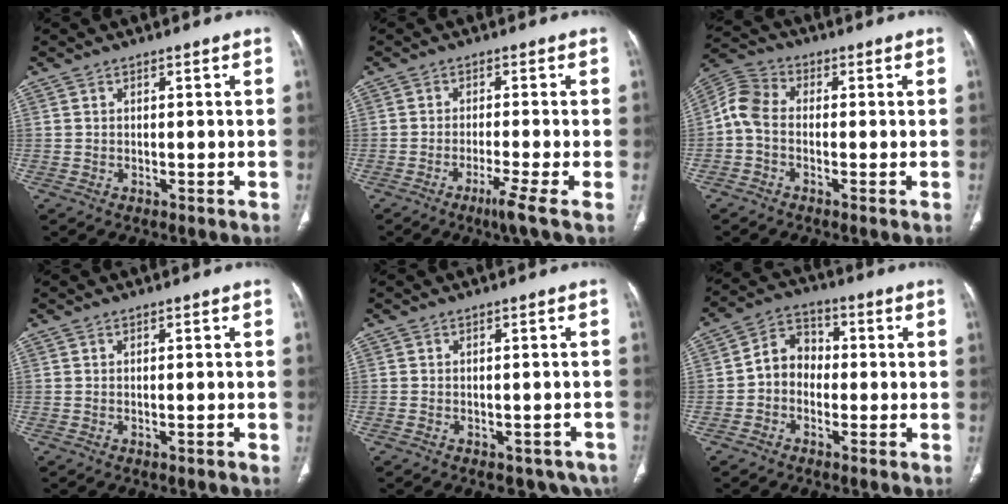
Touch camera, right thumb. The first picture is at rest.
{"total": 4.6, "force": [-2.4, -0.9, 3.9], "torque": [-0.079, -0.007, -0.048]}
{"total": 6.1, "force": [-1.0, 4.0, 4.4], "torque": [-0.086, 0.019, -0.037]}
{"total": 0.9, "force": [-0.5, 0.1, 0.8], "torque": [-0.013, 0.002, -0.004]}
{"total": 6.5, "force": [-4.4, 3.8, 2.8], "torque": [-0.017, 0.033, -0.051]}
{"total": 6.7, "force": [-1.2, 5.7, 3.4], "torque": [-0.032, 0.029, -0.040]}